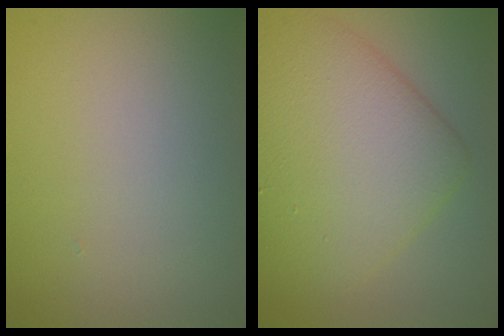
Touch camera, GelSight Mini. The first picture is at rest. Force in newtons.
{"total": 8.4, "press": 8.4, "slide": 0.3}